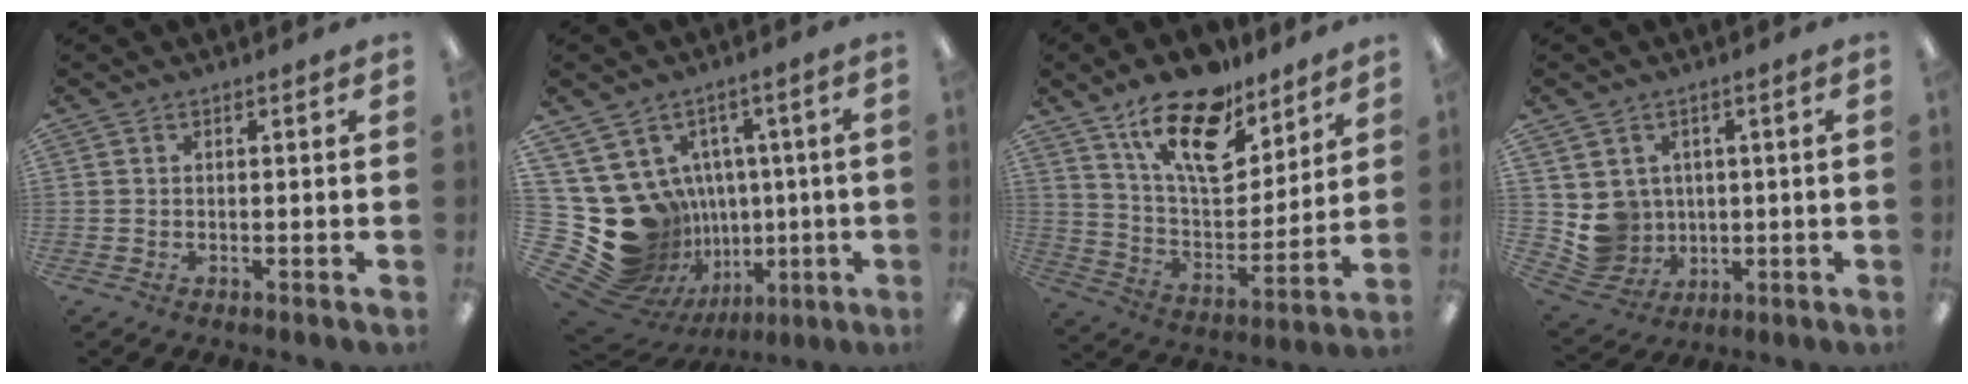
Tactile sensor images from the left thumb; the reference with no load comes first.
{"total": 19.1, "force": [-0.8, 17.6, 7.3], "torque": [-0.157, -0.030, 0.046]}
{"total": 20.2, "force": [13.8, 9.2, 11.6], "torque": [-0.194, -0.079, 0.240]}
{"total": 7.2, "force": [1.7, 7.0, 0.9], "torque": [-0.050, -0.012, 0.045]}